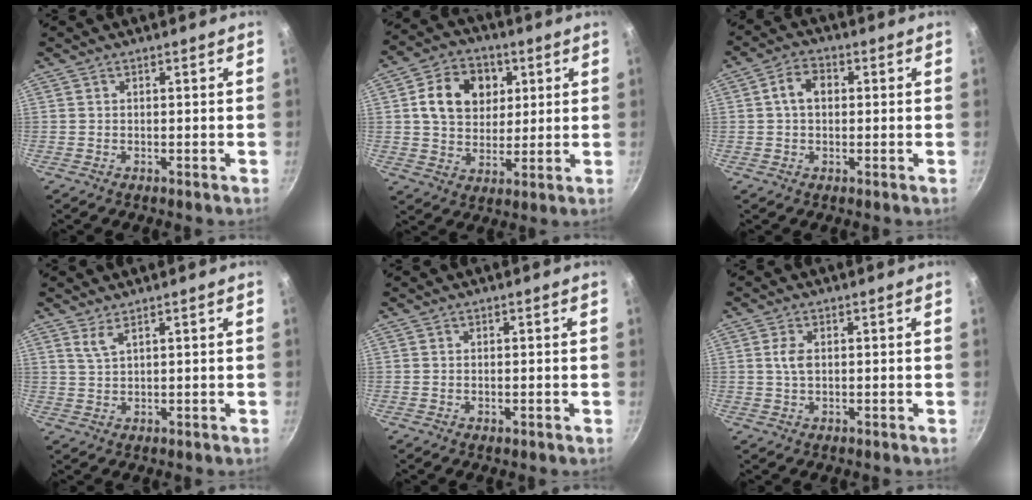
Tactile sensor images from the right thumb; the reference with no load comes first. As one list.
[{"total": 12.9, "force": [3.5, 10.2, 7.2], "torque": [-0.091, 0.003, 0.053]}, {"total": 5.2, "force": [0.6, 3.7, 3.6], "torque": [-0.050, 0.014, 0.002]}, {"total": 2.4, "force": [1.6, 0.5, 1.7], "torque": [-0.036, -0.012, 0.036]}, {"total": 0.7, "force": [-0.1, 0.3, 0.6], "torque": [-0.009, 0.001, -0.001]}, {"total": 2.8, "force": [0.4, 1.6, 2.3], "torque": [-0.046, 0.002, 0.008]}]